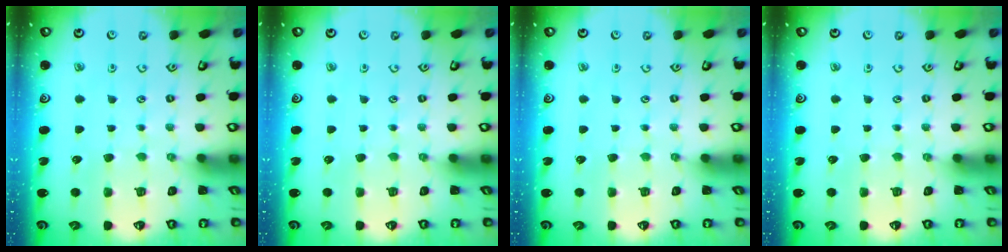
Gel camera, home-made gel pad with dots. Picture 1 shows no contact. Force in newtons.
{"total": 0.0}
{"total": 0.0}
{"total": 0.0}